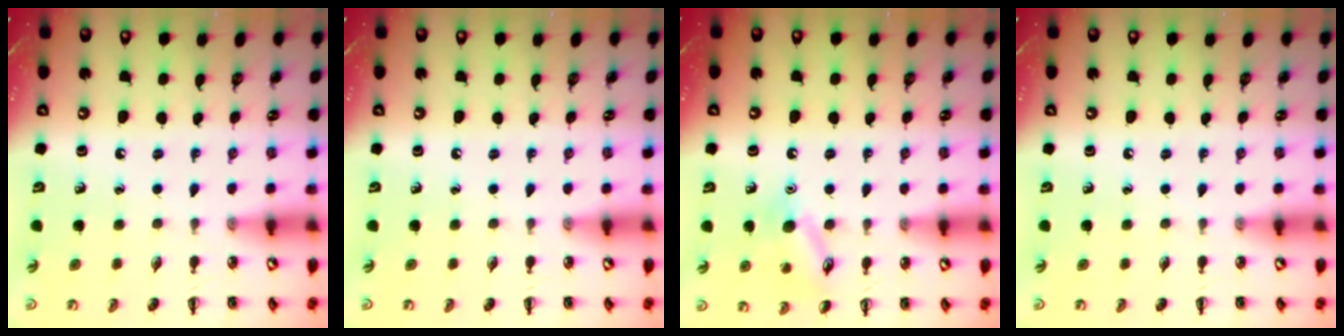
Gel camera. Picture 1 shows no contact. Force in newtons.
{"total": 0.0}
{"total": 10.6, "press": 10.6, "slide": 0.9}
{"total": 0.0}